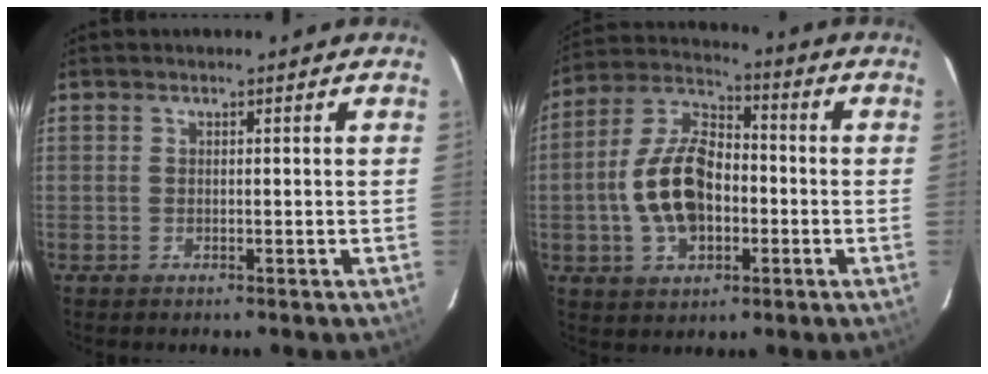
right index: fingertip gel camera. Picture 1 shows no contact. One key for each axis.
{"total": 13.9, "fx": -2.4, "fy": 8.3, "fz": 10.8, "tx": -0.219, "ty": 0.021, "tz": -0.040}